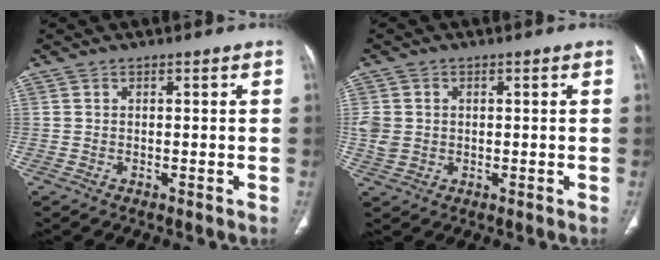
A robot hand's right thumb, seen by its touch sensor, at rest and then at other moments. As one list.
[{"total": 4.3, "force": [0.1, 3.6, 2.2], "torque": [-0.046, 0.004, 0.006]}]